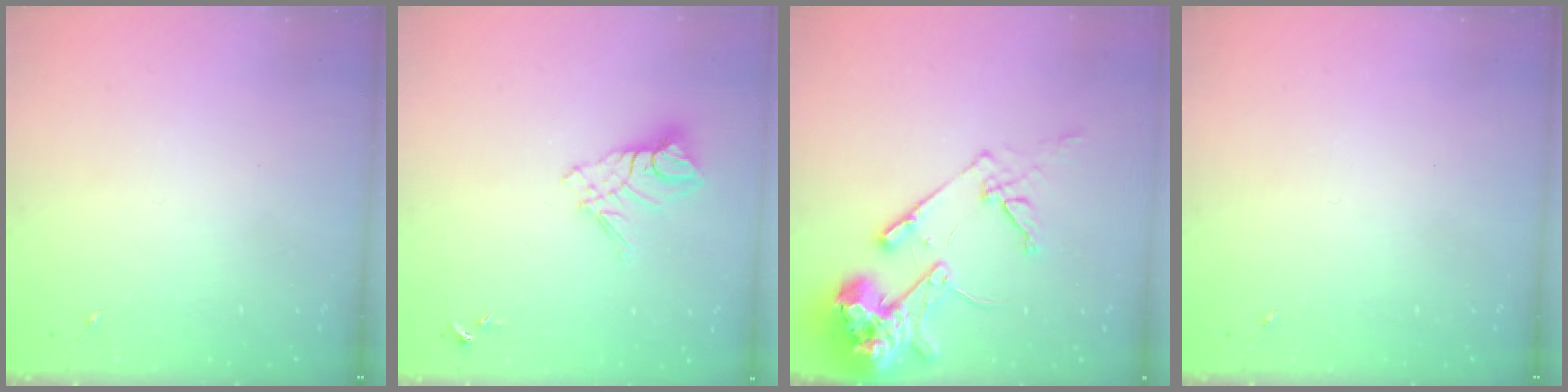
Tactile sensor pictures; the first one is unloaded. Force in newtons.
{"total": 10.9, "press": 10.8, "slide": 0.9}
{"total": 16.6, "press": 16.5, "slide": 2.3}
{"total": 0.0}